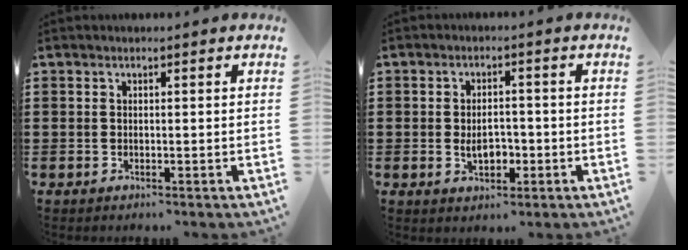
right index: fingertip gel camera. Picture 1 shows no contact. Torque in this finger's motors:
{"motor_torque": [2.14, 0.00, 0.19, 0.08]}